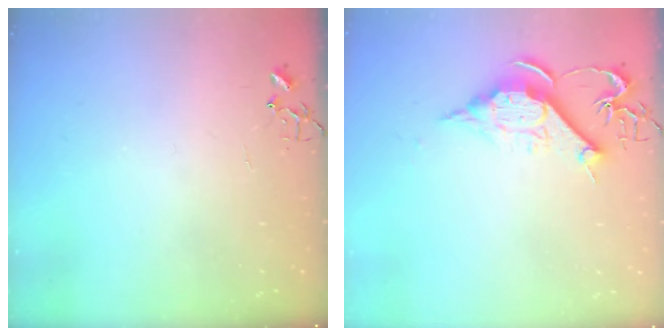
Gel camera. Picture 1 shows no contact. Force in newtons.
{"total": 11.7, "press": 11.7, "slide": 0.9}